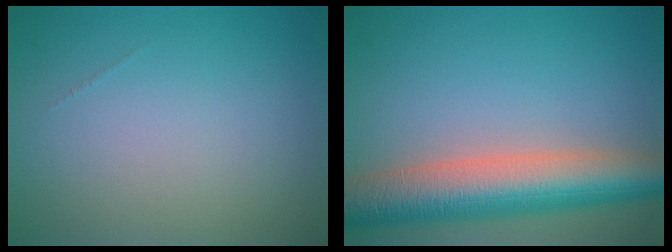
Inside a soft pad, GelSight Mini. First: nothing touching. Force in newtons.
{"total": 9.1, "press": 9.1, "slide": 0.5}